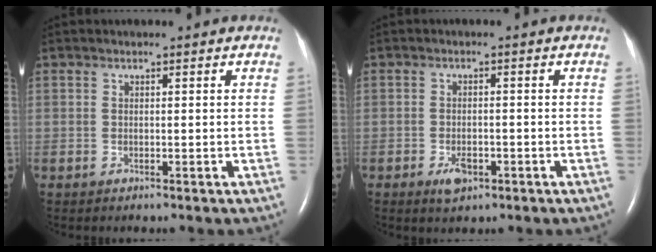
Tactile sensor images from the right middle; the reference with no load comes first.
{"total": 2.9, "force": [-1.5, 1.4, 2.0], "torque": [-0.038, 0.000, -0.020]}